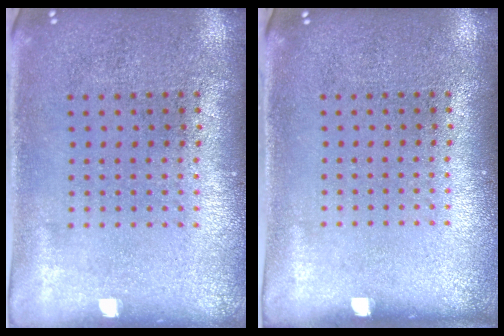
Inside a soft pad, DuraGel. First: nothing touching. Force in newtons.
{"total": 0.0}